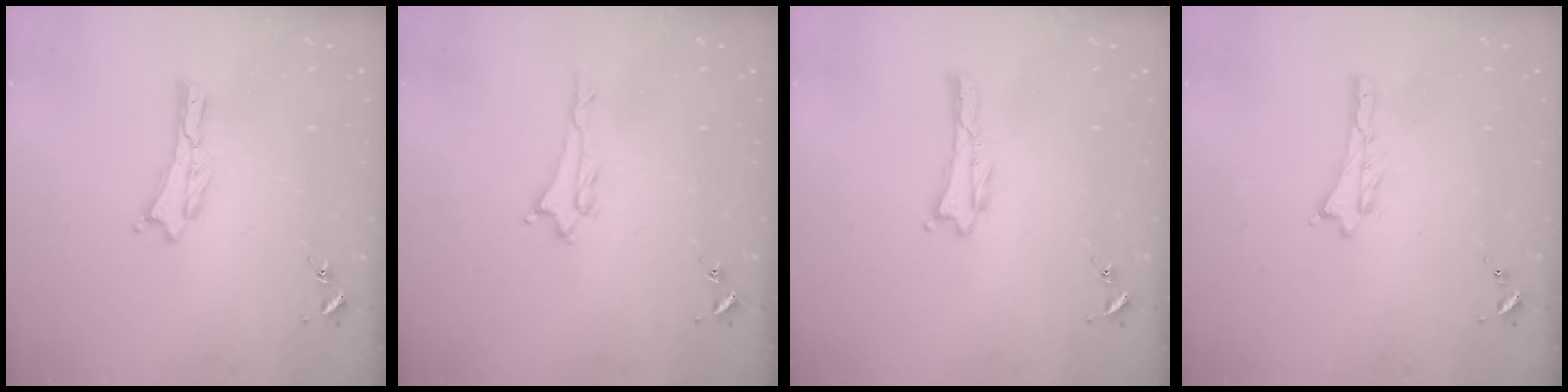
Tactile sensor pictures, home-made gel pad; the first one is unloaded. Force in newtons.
{"total": 1.6, "press": 1.6, "slide": 0.1}
{"total": 0.0}
{"total": 0.0}